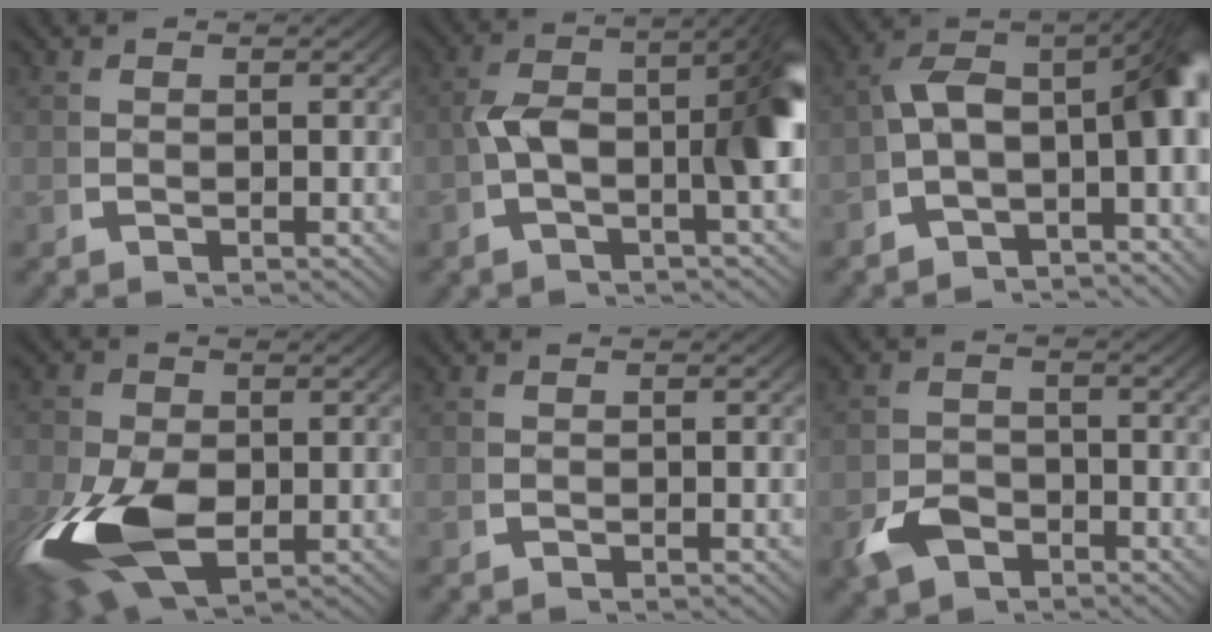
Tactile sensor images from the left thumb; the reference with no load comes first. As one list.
[{"total": 10.0, "force": [-0.1, 4.4, 9.0], "torque": [-0.146, -0.009, -0.010]}, {"total": 12.9, "force": [-1.5, 8.3, 9.7], "torque": [-0.142, -0.028, -0.031]}, {"total": 12.6, "force": [-3.2, 8.1, 9.2], "torque": [-0.215, -0.064, -0.025]}, {"total": 0.0}, {"total": 4.5, "force": [-2.9, 2.9, 1.9], "torque": [-0.040, -0.018, -0.047]}]